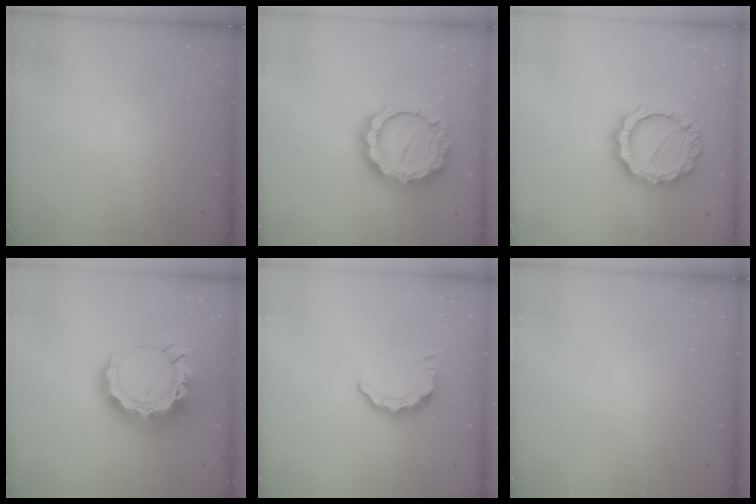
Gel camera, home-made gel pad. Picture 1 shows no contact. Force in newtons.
{"total": 18.6, "press": 18.5, "slide": 1.4}
{"total": 13.8, "press": 13.8, "slide": 0.9}
{"total": 17.9, "press": 17.8, "slide": 2.2}
{"total": 7.4, "press": 7.4, "slide": 0.6}
{"total": 0.0}